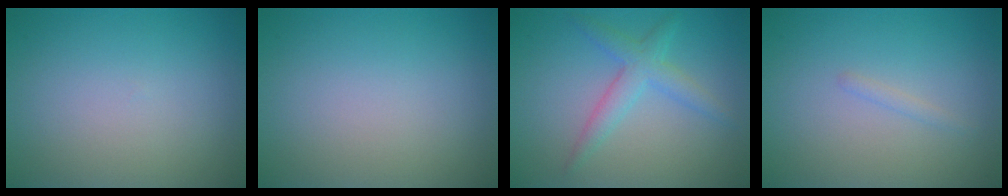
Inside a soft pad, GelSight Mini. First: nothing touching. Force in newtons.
{"total": 0.0}
{"total": 2.9, "press": 2.9, "slide": 0.1}
{"total": 0.6, "press": 0.6, "slide": 0.0}